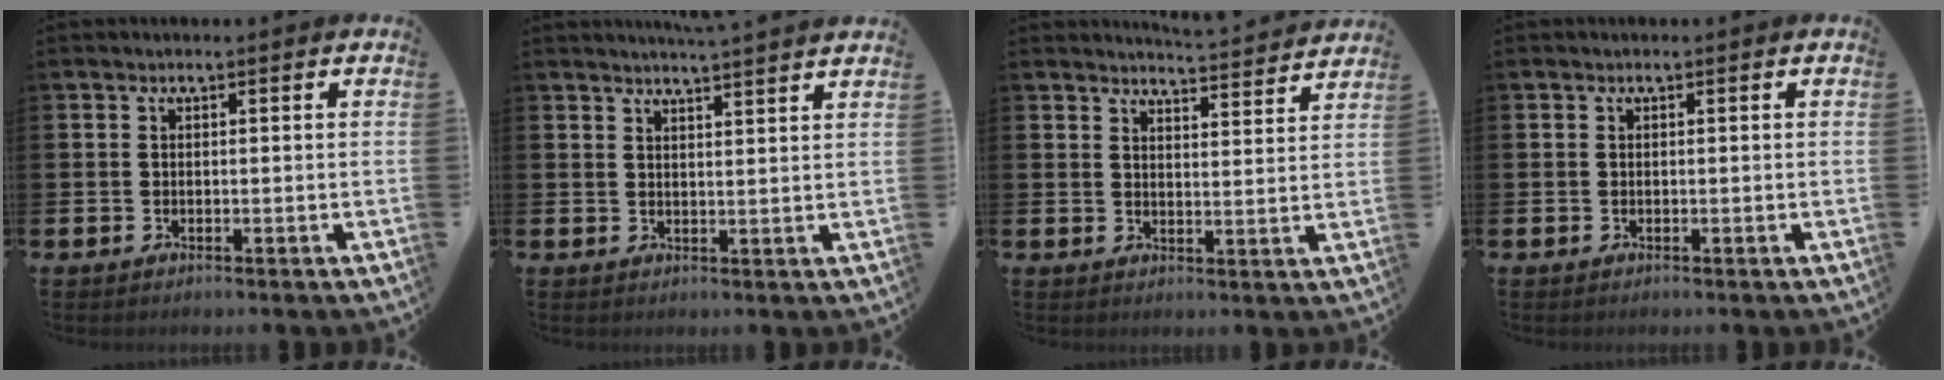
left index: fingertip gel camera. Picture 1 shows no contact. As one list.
[{"total": 3.6, "force": [3.5, -0.8, 0.1], "torque": [-0.003, -0.023, 0.063]}, {"total": 4.8, "force": [4.7, -0.3, 0.3], "torque": [-0.004, -0.038, 0.082]}, {"total": 0.0}]